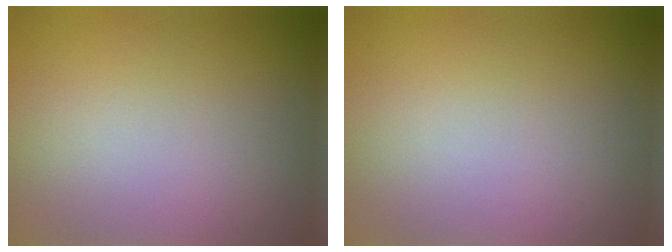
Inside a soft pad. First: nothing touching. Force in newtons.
{"total": 0.0}